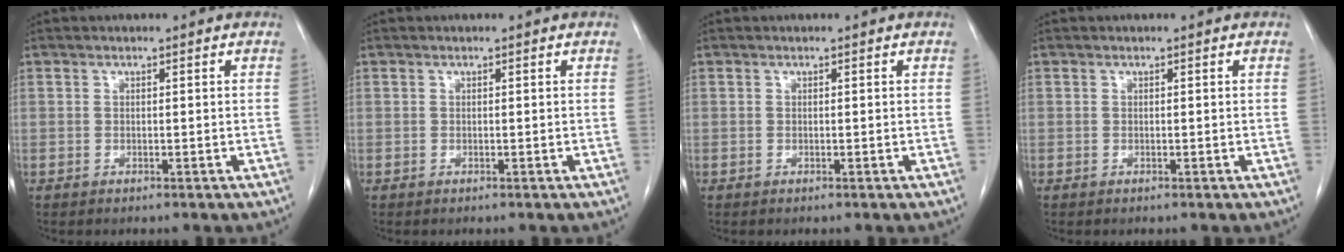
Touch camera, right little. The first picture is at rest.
{"total": 0.0}
{"total": 0.0}
{"total": 0.0}